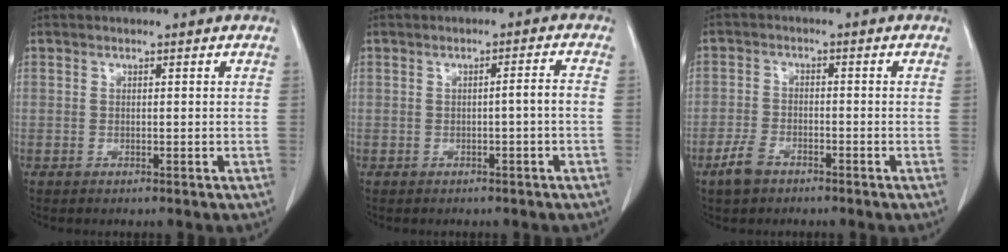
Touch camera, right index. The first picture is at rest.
{"total": 2.1, "force": [-0.6, -0.3, 2.0], "torque": [-0.028, 0.003, -0.009]}
{"total": 4.0, "force": [-2.8, 2.0, 2.0], "torque": [-0.049, -0.001, -0.047]}